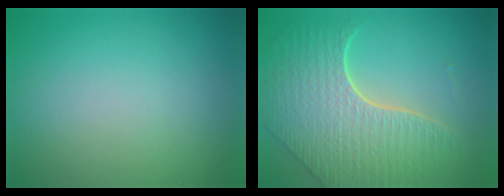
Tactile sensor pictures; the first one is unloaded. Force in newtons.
{"total": 8.0, "press": 5.7, "slide": 5.6}